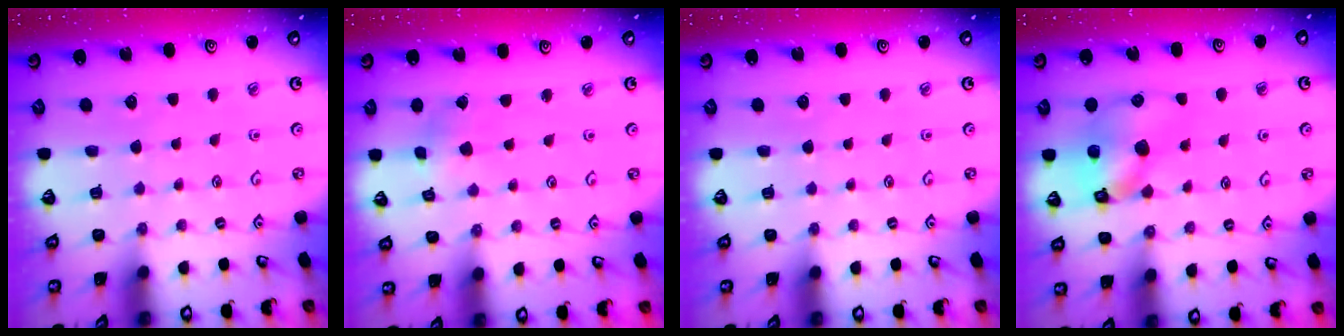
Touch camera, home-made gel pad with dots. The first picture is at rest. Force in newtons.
{"total": 1.5, "press": 1.5, "slide": 0.0}
{"total": 0.0}
{"total": 10.3, "press": 10.2, "slide": 1.4}